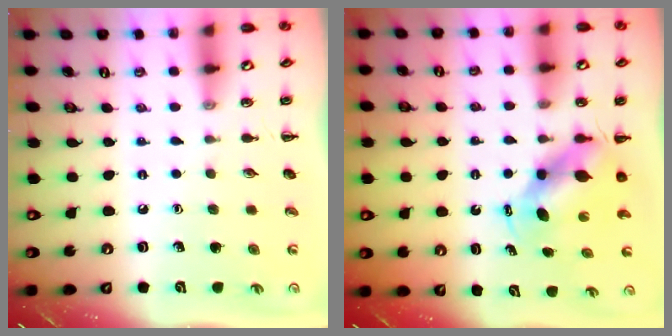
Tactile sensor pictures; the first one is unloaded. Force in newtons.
{"total": 5.5, "press": 5.3, "slide": 1.6}